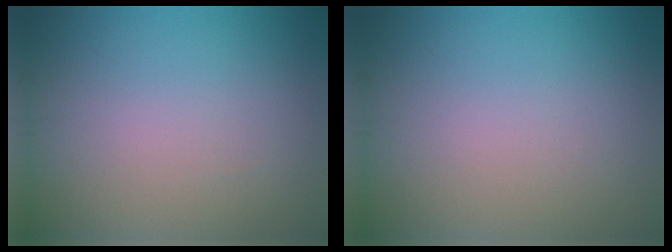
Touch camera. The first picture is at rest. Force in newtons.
{"total": 0.0}